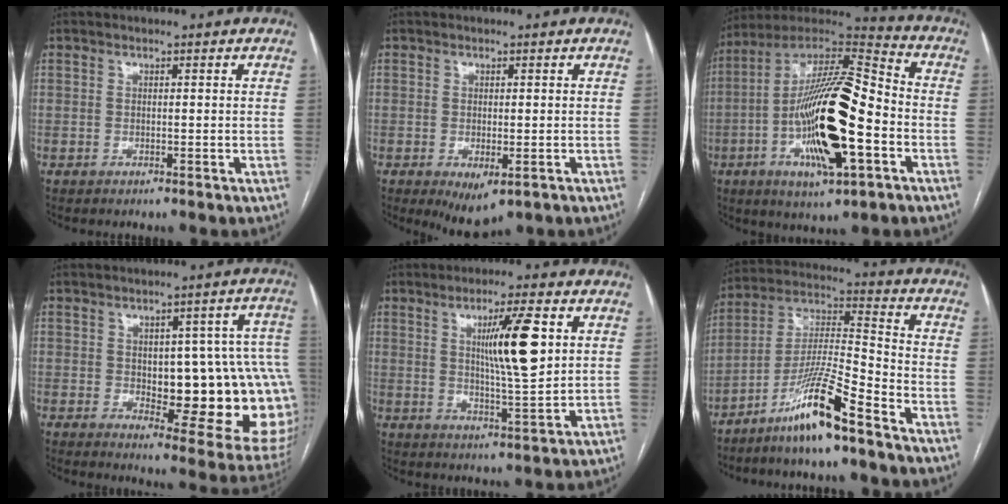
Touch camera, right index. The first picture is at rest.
{"total": 5.0, "force": [-2.2, 2.1, 4.0], "torque": [-0.055, -0.013, -0.021]}
{"total": 22.6, "force": [-5.4, 4.9, 21.4], "torque": [-0.402, -0.007, -0.091]}
{"total": 21.0, "force": [-1.2, 6.9, 19.8], "torque": [-0.159, 0.027, 0.009]}
{"total": 10.0, "force": [2.9, 0.5, 9.6], "torque": [-0.157, -0.005, 0.048]}
{"total": 12.8, "force": [-9.1, -0.6, 8.9], "torque": [-0.175, 0.003, -0.168]}